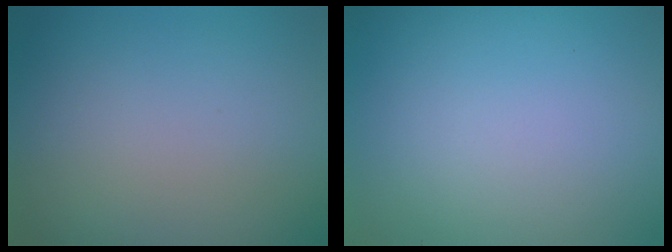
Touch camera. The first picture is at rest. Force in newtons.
{"total": 0.0}